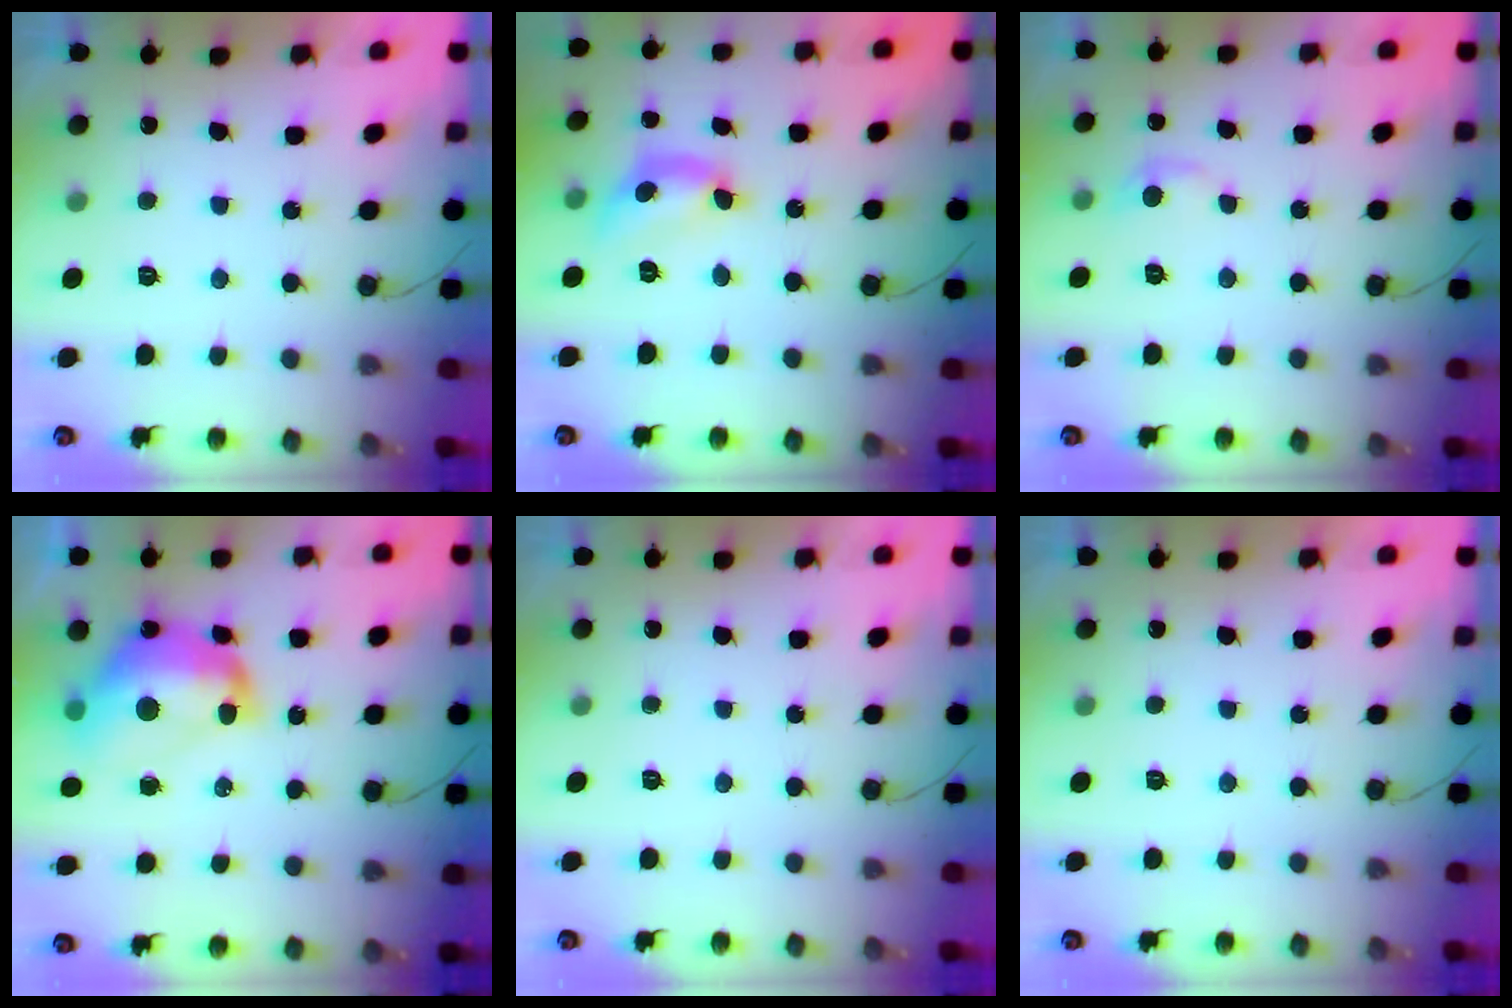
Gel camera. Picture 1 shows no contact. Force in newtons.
{"total": 12.2, "press": 12.1, "slide": 0.8}
{"total": 5.2, "press": 5.1, "slide": 0.8}
{"total": 16.5, "press": 16.4, "slide": 1.6}
{"total": 0.0}
{"total": 0.0}